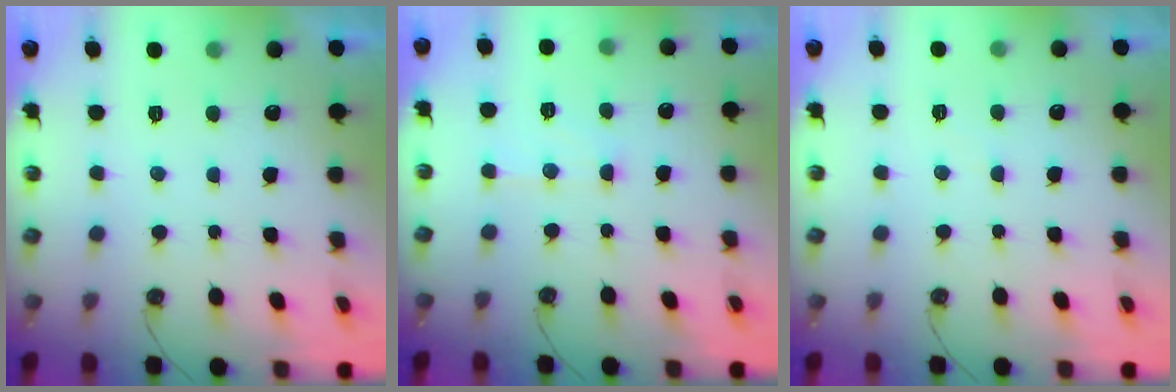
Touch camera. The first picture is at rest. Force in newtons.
{"total": 6.4, "press": 6.4, "slide": 0.3}
{"total": 4.2, "press": 4.2, "slide": 0.6}